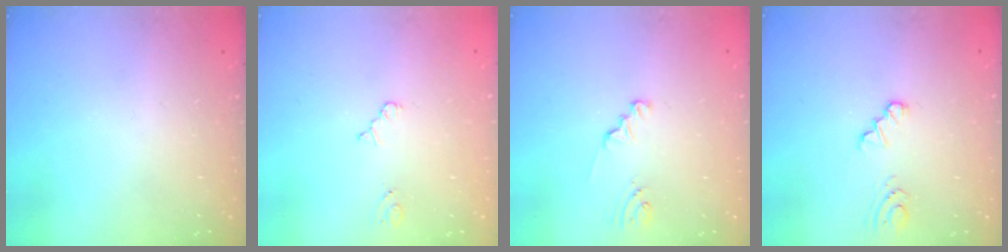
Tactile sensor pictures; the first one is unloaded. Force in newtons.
{"total": 2.5, "press": 2.5, "slide": 0.4}
{"total": 1.3, "press": 1.3, "slide": 0.1}
{"total": 1.2, "press": 1.2, "slide": 0.2}